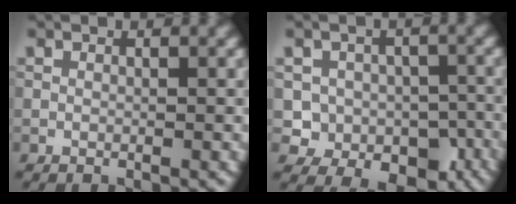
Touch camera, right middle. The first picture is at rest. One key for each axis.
{"total": 7.5, "fx": -2.5, "fy": 6.6, "fz": 2.5, "tx": -0.019, "ty": 0.000, "tz": -0.055}